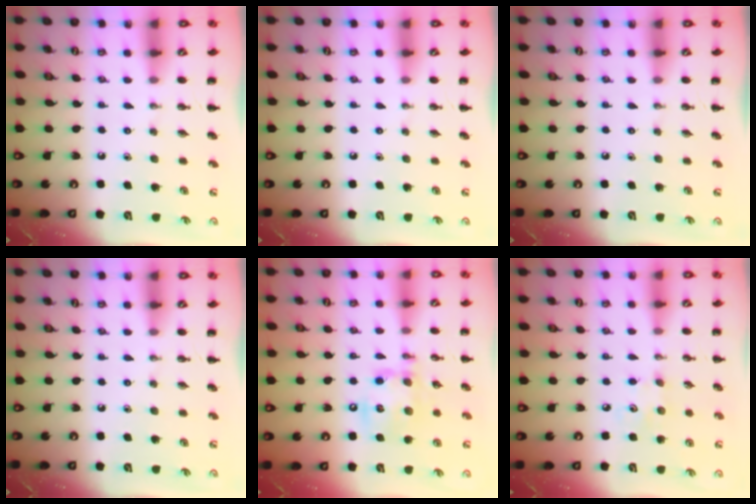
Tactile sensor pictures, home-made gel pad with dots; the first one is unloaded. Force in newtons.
{"total": 0.0}
{"total": 0.0}
{"total": 0.0}
{"total": 14.1, "press": 13.8, "slide": 2.6}
{"total": 3.4, "press": 3.3, "slide": 0.9}